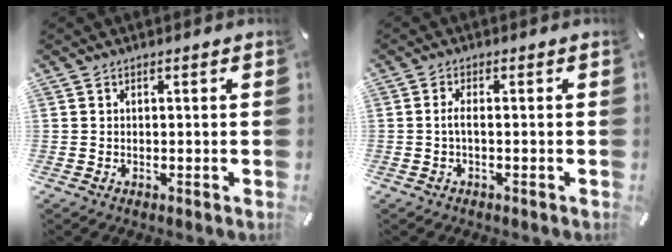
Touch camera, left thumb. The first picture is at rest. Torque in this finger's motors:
{"motor_torque": [0.01, 0.18, 0.13, 0.06, -0.03]}